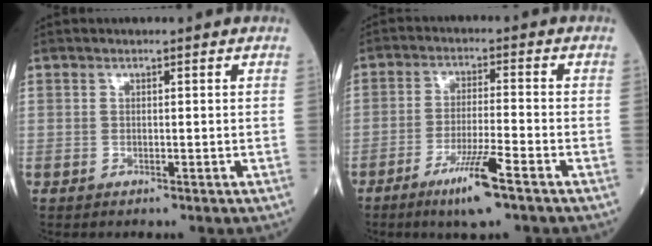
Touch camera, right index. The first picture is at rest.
{"total": 8.0, "force": [-4.8, 0.0, 6.4], "torque": [-0.121, -0.016, -0.085]}